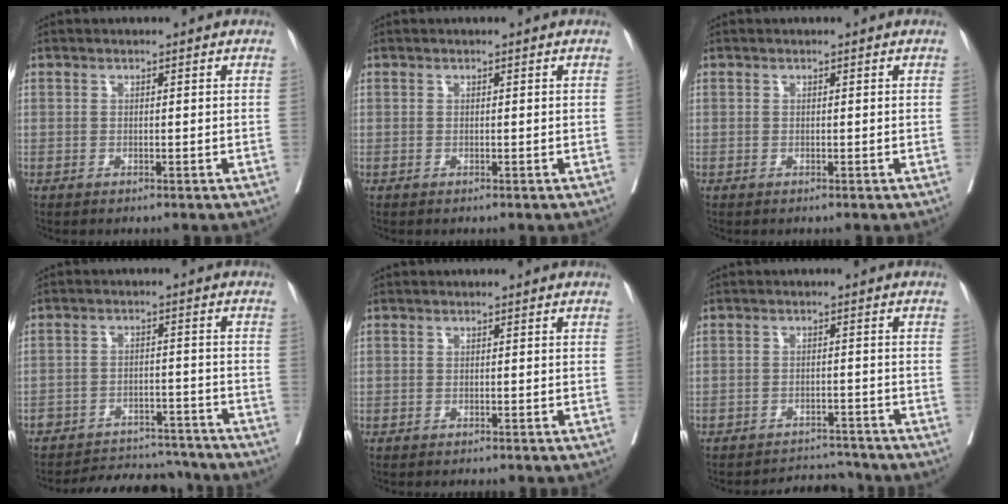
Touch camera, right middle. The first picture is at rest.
{"total": 0.0}
{"total": 0.0}
{"total": 13.7, "force": [-13.0, 3.6, 2.6], "torque": [-0.039, 0.013, -0.173]}
{"total": 1.8, "force": [-1.7, 0.3, 0.6], "torque": [-0.011, -0.004, -0.020]}
{"total": 5.4, "force": [-5.3, 0.5, -0.9], "torque": [0.013, 0.007, -0.080]}